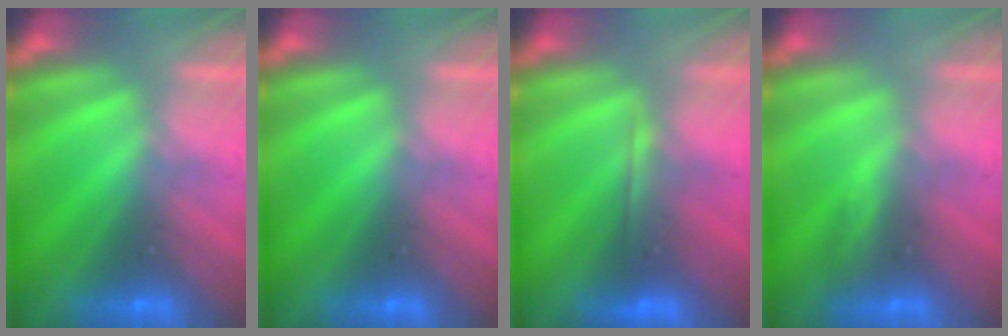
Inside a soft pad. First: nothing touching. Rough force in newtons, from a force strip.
{"total": 0.0}
{"total": 2.0}
{"total": 2.9}